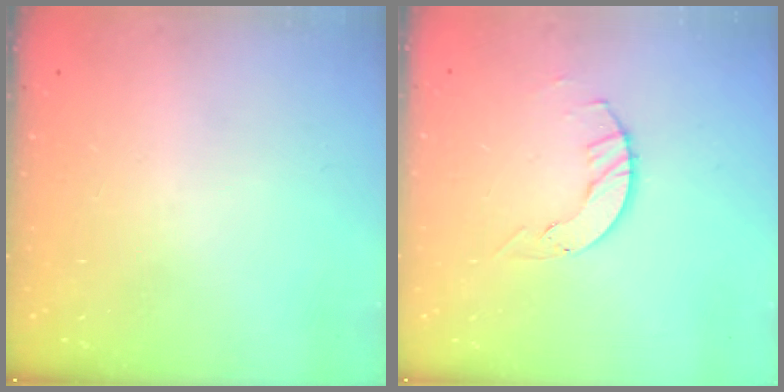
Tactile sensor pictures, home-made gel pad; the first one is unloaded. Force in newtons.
{"total": 4.5, "press": 4.5, "slide": 0.5}